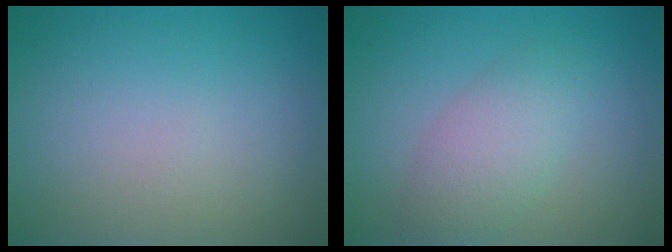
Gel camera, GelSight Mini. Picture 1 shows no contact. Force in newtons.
{"total": 3.4, "press": 3.4, "slide": 0.0}